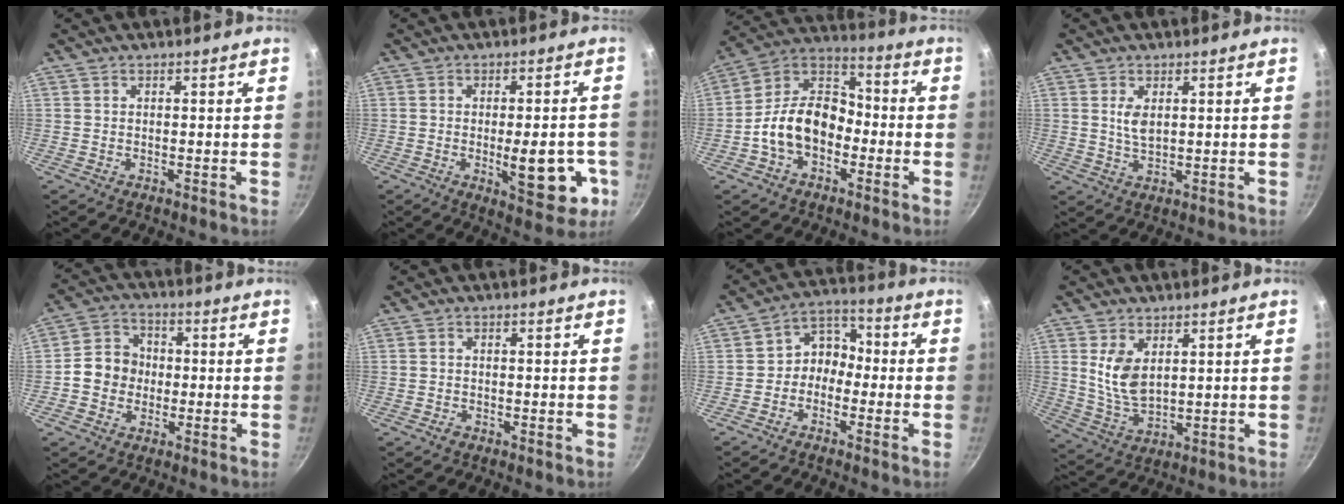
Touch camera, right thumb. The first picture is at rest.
{"total": 12.2, "force": [-3.1, 4.9, 10.7], "torque": [-0.112, 0.005, -0.032]}
{"total": 14.1, "force": [-4.0, 9.8, 9.3], "torque": [-0.125, 0.054, -0.093]}
{"total": 3.5, "force": [1.0, 1.8, 2.8], "torque": [-0.051, -0.011, 0.020]}
{"total": 7.9, "force": [-0.9, 7.0, 3.6], "torque": [-0.030, 0.021, -0.031]}
{"total": 1.1, "force": [-0.7, 0.6, 0.4], "torque": [-0.011, 0.006, -0.013]}
{"total": 7.3, "force": [-1.7, 6.1, 3.6], "torque": [-0.019, 0.039, -0.048]}
{"total": 7.9, "force": [2.4, 4.4, 6.0], "torque": [-0.111, -0.027, 0.057]}